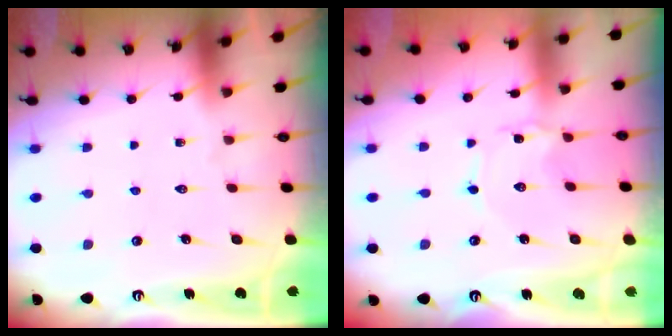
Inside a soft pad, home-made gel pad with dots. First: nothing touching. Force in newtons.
{"total": 0.6, "press": 0.6, "slide": 0.1}